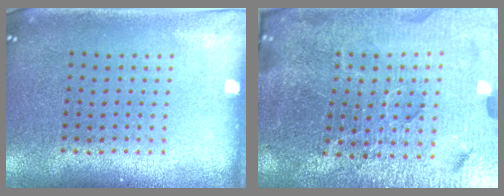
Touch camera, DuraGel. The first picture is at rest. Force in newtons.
{"total": 6.3, "press": 5.7, "slide": 2.7}